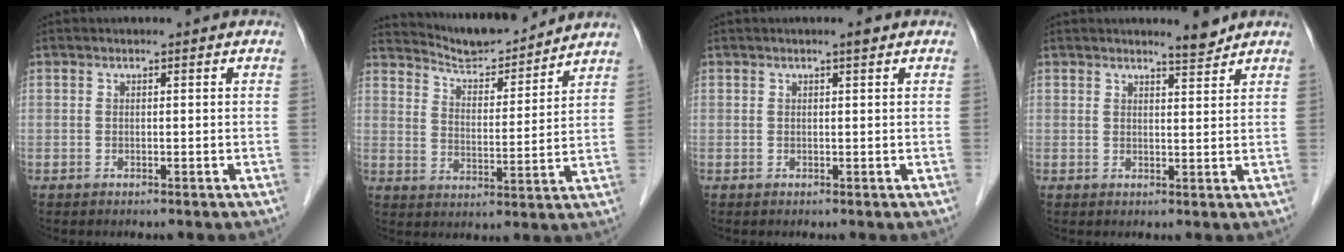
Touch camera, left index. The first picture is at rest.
{"total": 11.1, "force": [10.8, 0.8, 2.4], "torque": [-0.047, 0.003, 0.176]}
{"total": 1.2, "force": [0.8, 0.0, 0.8], "torque": [-0.014, 0.001, 0.012]}
{"total": 2.3, "force": [2.3, -0.1, 0.5], "torque": [-0.010, -0.010, 0.037]}